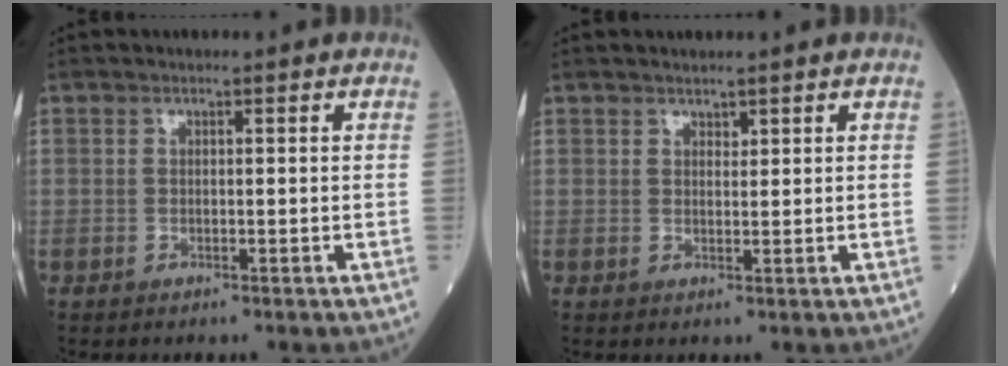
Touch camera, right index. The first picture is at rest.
{"total": 1.4, "force": [1.2, 0.5, 0.5], "torque": [-0.009, 0.005, 0.022]}